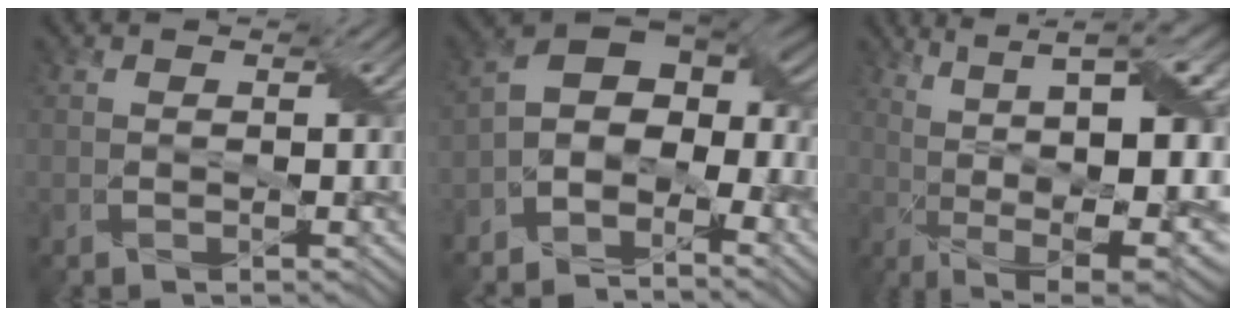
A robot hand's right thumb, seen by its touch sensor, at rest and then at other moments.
{"total": 8.9, "force": [-4.3, 4.7, 6.2], "torque": [-0.097, 0.003, -0.091]}
{"total": 16.0, "force": [1.9, 5.2, 15.0], "torque": [-0.210, 0.022, 0.050]}